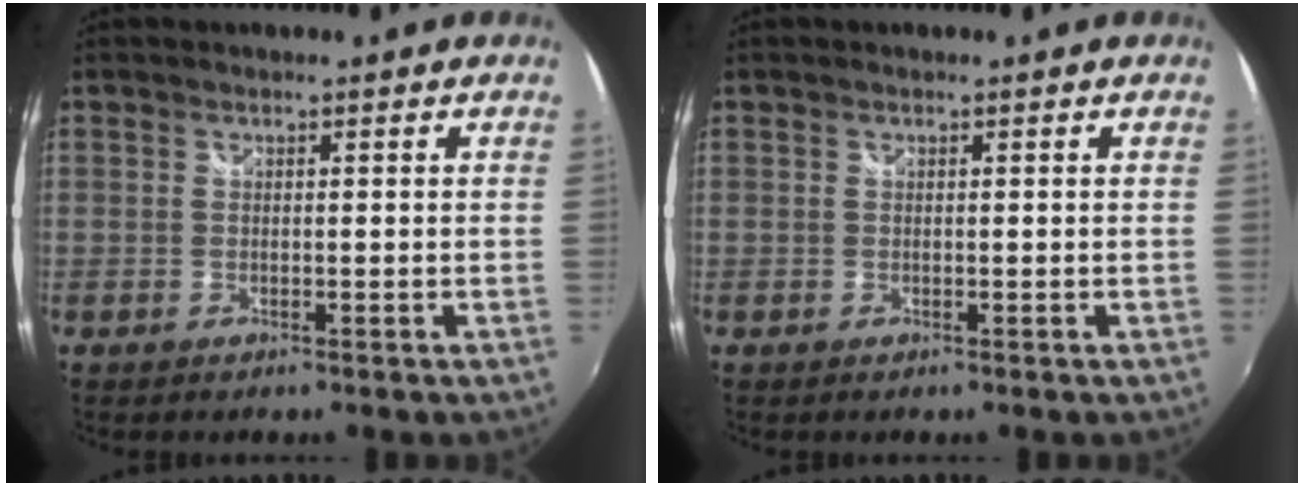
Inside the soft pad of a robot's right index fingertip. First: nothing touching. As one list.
[{"total": 0.0}]